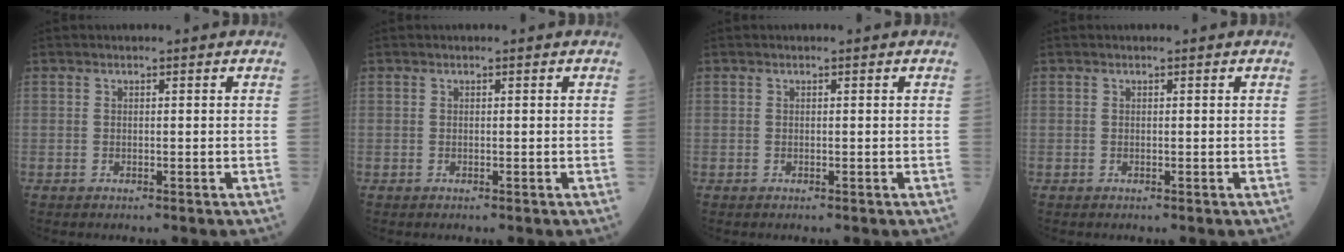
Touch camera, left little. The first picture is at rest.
{"total": 0.0}
{"total": 0.0}
{"total": 0.0}